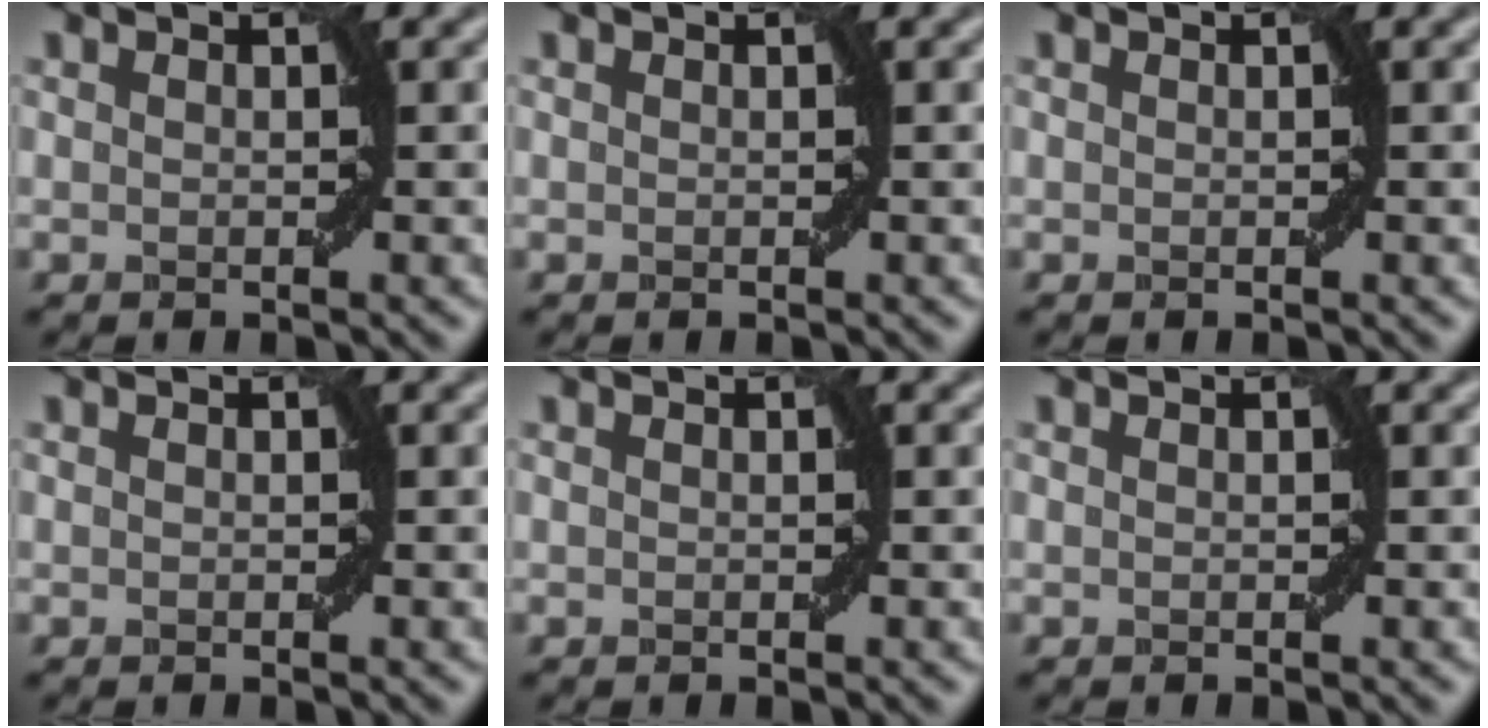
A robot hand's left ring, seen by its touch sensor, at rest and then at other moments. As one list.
[{"total": 0.0}, {"total": 0.0}, {"total": 0.0}, {"total": 0.0}, {"total": 0.0}]